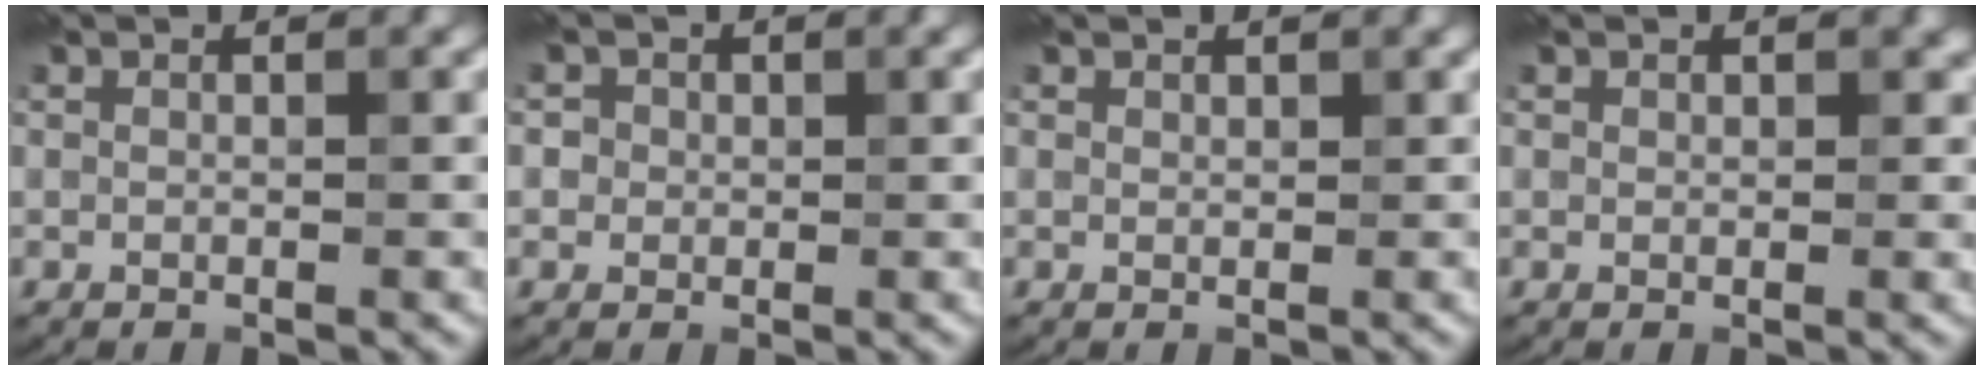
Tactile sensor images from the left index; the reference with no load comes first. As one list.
[{"total": 1.9, "force": [0.6, 1.7, 0.5], "torque": [0.011, 0.009, -0.016]}, {"total": 0.5, "force": [0.5, 0.3, 0.0], "torque": [0.002, 0.005, 0.005]}, {"total": 1.8, "force": [0.6, 1.3, 1.1], "torque": [-0.009, 0.003, 0.006]}]